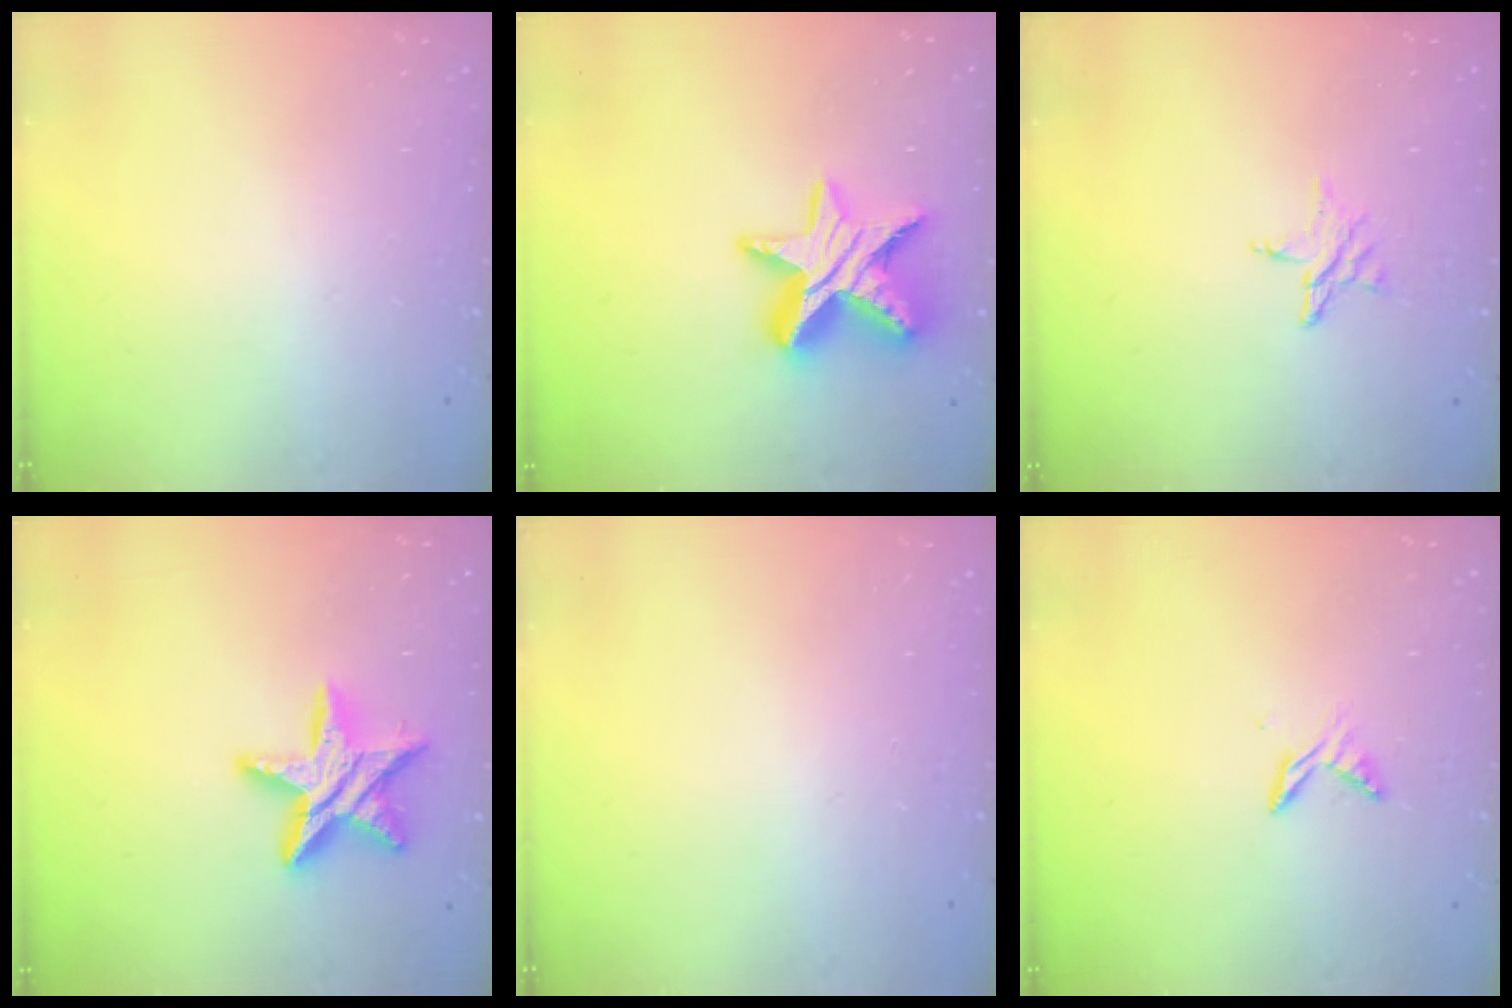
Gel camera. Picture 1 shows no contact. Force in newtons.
{"total": 15.6, "press": 15.6, "slide": 1.2}
{"total": 5.6, "press": 5.5, "slide": 0.5}
{"total": 13.7, "press": 13.7, "slide": 1.0}
{"total": 0.0}
{"total": 6.1, "press": 6.1, "slide": 0.8}